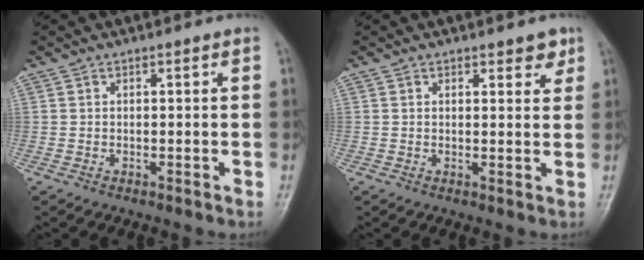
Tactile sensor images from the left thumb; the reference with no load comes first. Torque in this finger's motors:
{"motor_torque": [-0.01, 0.05, -0.10, -0.06, 0.03]}